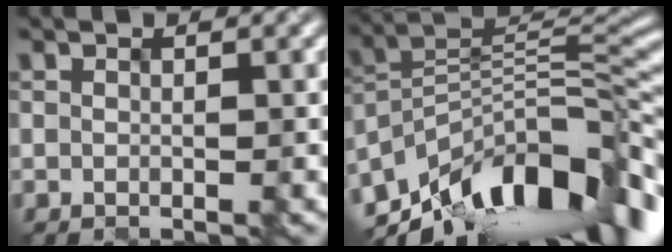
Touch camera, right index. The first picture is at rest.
{"total": 11.9, "force": [-7.2, 5.1, 8.0], "torque": [-0.151, 0.028, -0.124]}